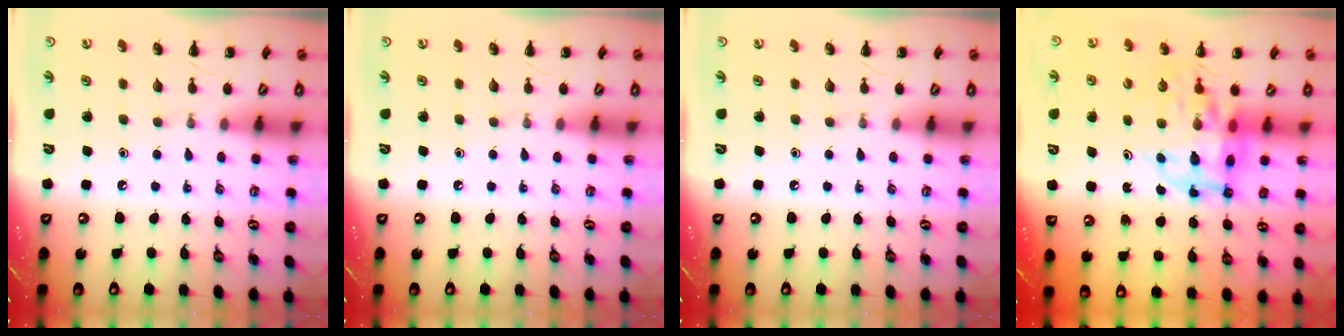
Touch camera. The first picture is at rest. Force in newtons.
{"total": 0.0}
{"total": 0.0}
{"total": 13.2, "press": 12.6, "slide": 3.8}